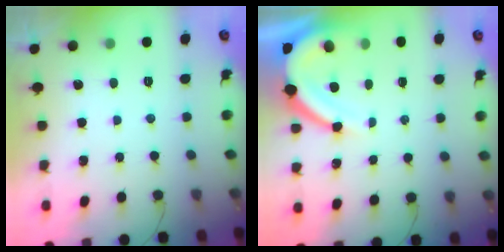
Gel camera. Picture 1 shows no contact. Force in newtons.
{"total": 9.8, "press": 9.8, "slide": 1.2}